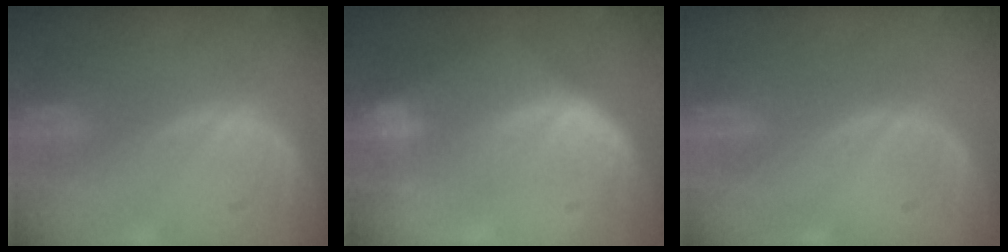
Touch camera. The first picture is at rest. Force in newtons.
{"total": 8.1, "press": 7.0, "slide": 4.0}
{"total": 0.0}